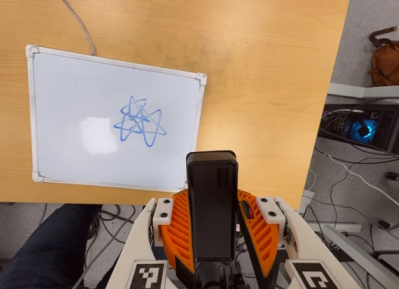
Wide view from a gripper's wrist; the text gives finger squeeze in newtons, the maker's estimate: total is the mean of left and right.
{"total": 5.0, "left": 4.8, "right": 5.1}